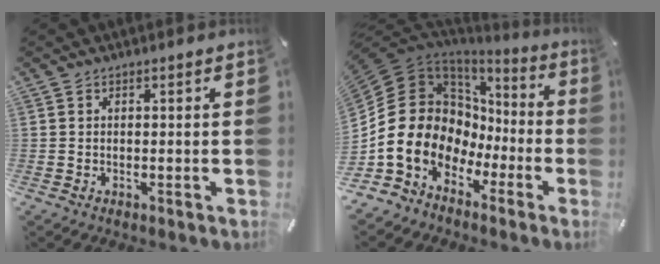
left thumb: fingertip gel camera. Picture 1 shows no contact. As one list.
[{"total": 17.0, "force": [-2.7, 14.6, 8.3], "torque": [-0.183, -0.019, -0.032]}]